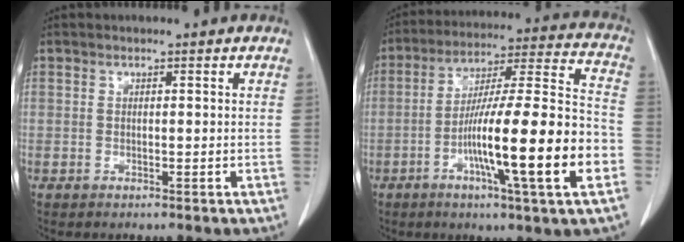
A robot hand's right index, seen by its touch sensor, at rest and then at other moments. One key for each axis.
{"total": 20.2, "fx": -6.2, "fy": 0.5, "fz": 19.2, "tx": -0.303, "ty": -0.002, "tz": -0.101}